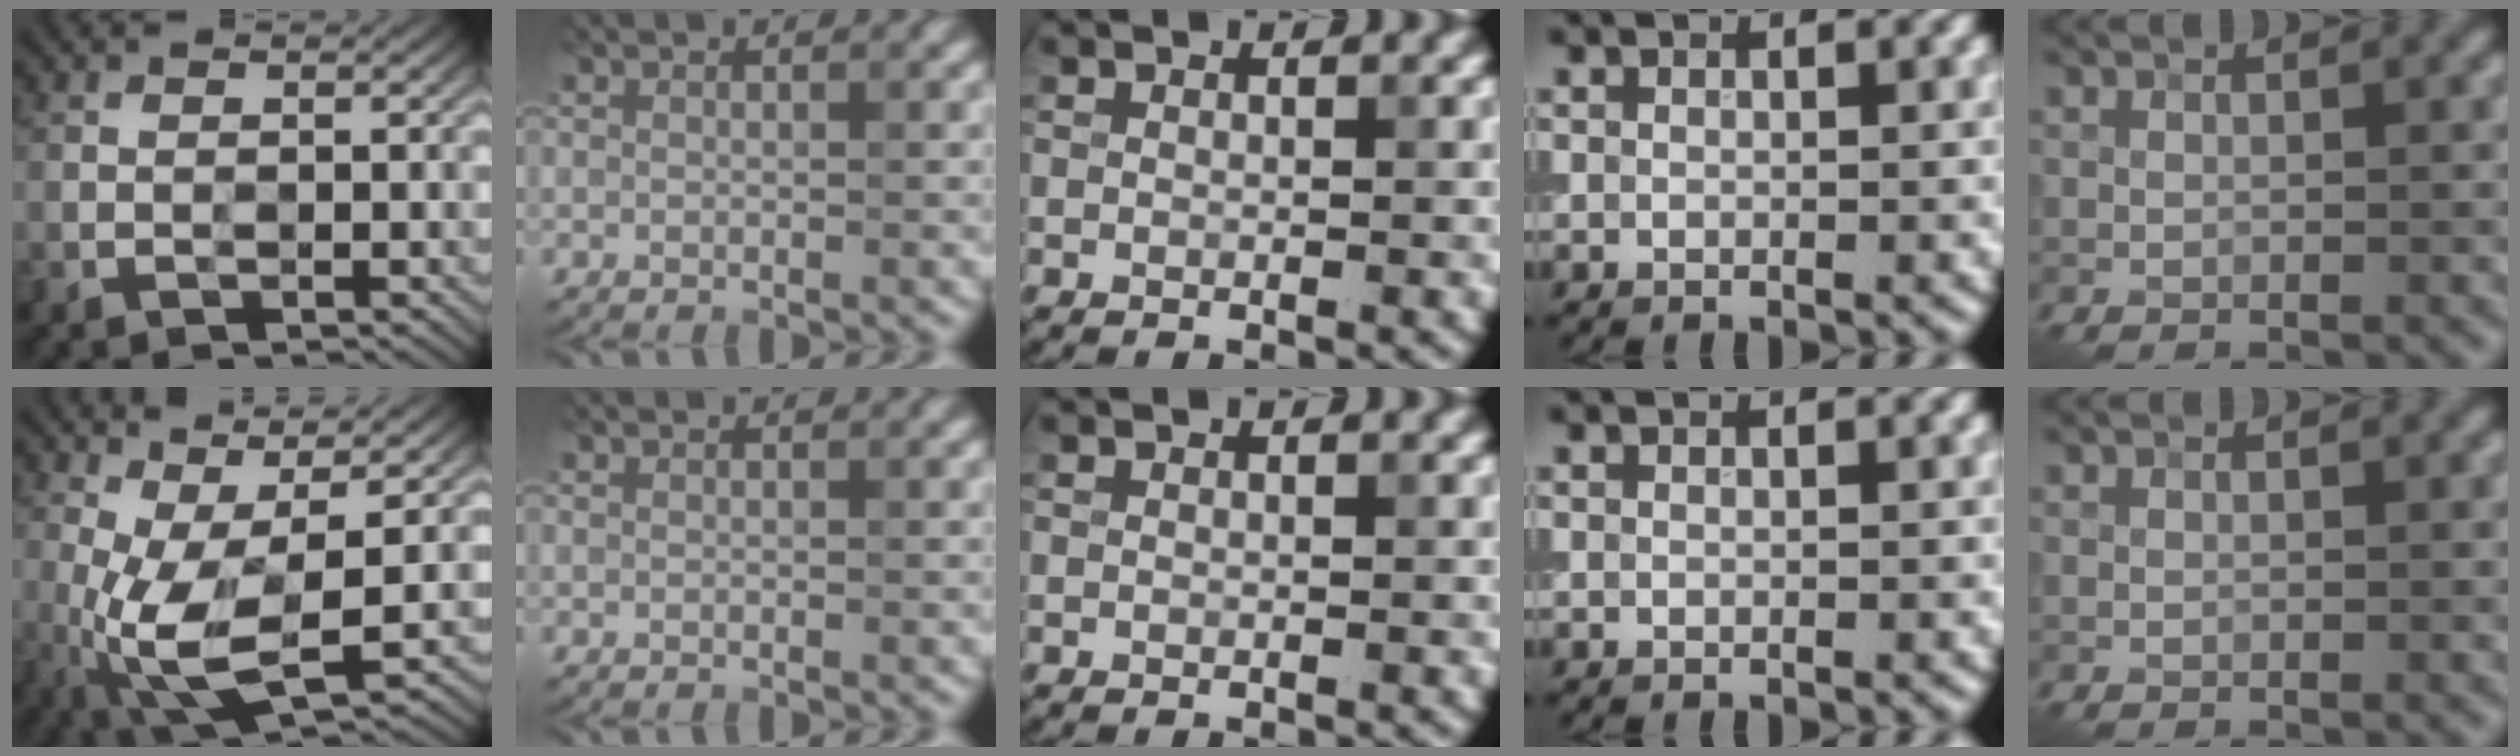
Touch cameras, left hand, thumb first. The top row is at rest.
{"thumb": {"total": 9.8, "force": [-1.2, 4.0, 8.9], "torque": [-0.210, -0.002, -0.021]}}